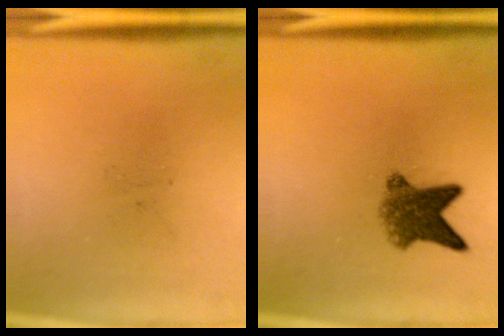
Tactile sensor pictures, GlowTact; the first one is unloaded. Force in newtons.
{"total": 5.6}